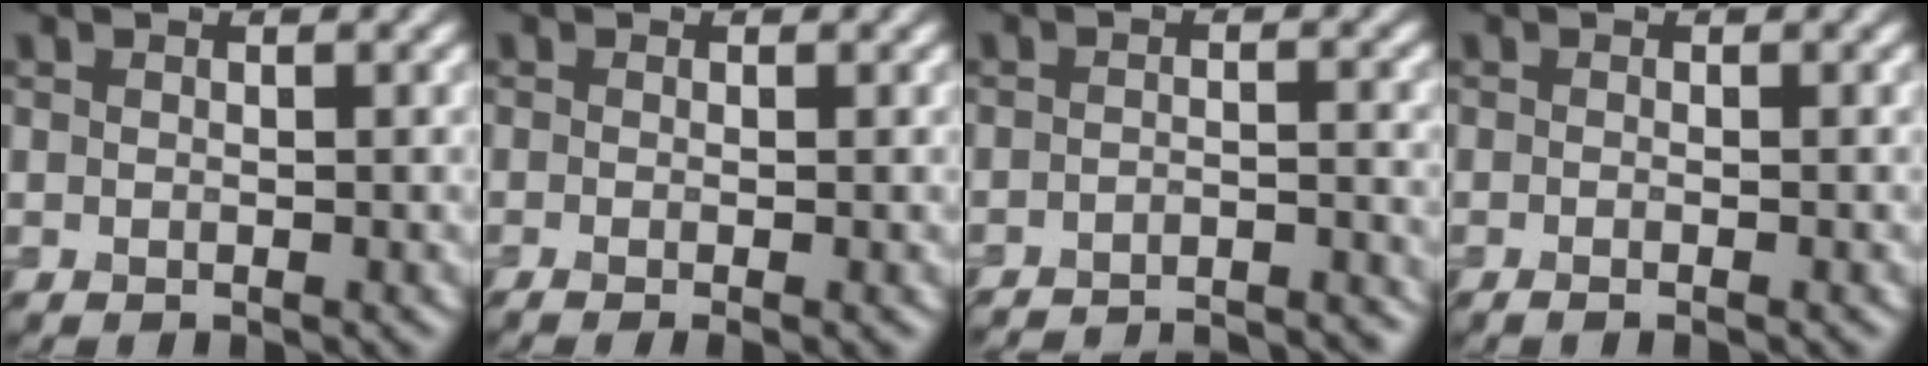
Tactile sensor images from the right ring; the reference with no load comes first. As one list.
[{"total": 2.5, "force": [-0.4, 1.1, 2.3], "torque": [-0.020, -0.005, -0.010]}, {"total": 7.2, "force": [-6.9, 1.1, 1.7], "torque": [-0.011, 0.008, -0.089]}, {"total": 1.4, "force": [-0.3, 0.6, 1.2], "torque": [-0.006, -0.008, -0.014]}]